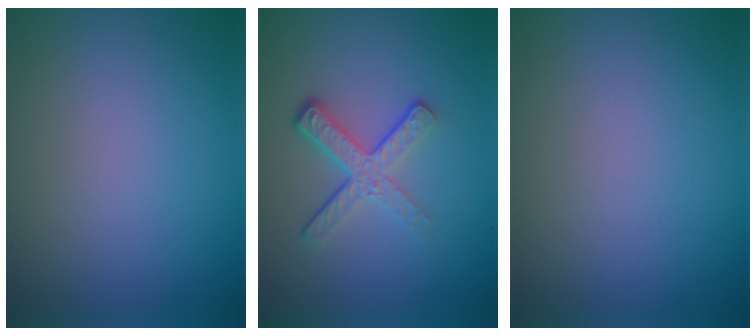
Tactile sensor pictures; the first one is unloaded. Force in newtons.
{"total": 4.1, "press": 2.7, "slide": 3.1}
{"total": 0.0}